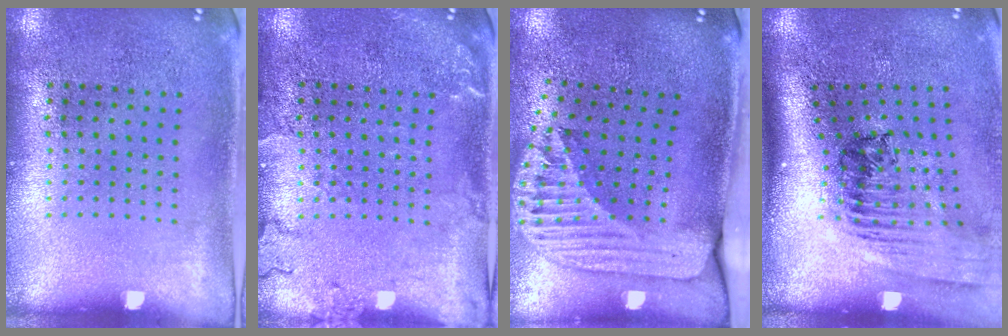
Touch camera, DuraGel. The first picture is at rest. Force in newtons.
{"total": 1.9, "press": 1.9, "slide": 0.3}
{"total": 2.5, "press": 1.7, "slide": 1.9}
{"total": 2.5, "press": 1.8, "slide": 1.7}